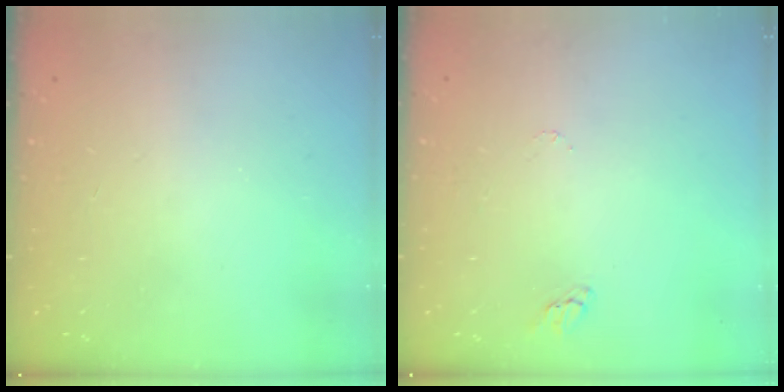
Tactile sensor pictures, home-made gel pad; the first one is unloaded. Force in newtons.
{"total": 2.9, "press": 2.9, "slide": 0.2}